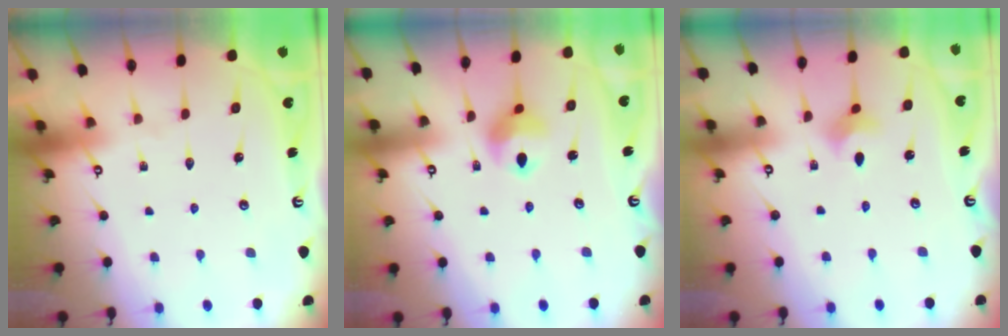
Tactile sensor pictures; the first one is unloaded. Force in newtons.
{"total": 8.4, "press": 8.3, "slide": 0.9}
{"total": 2.8, "press": 2.7, "slide": 0.6}